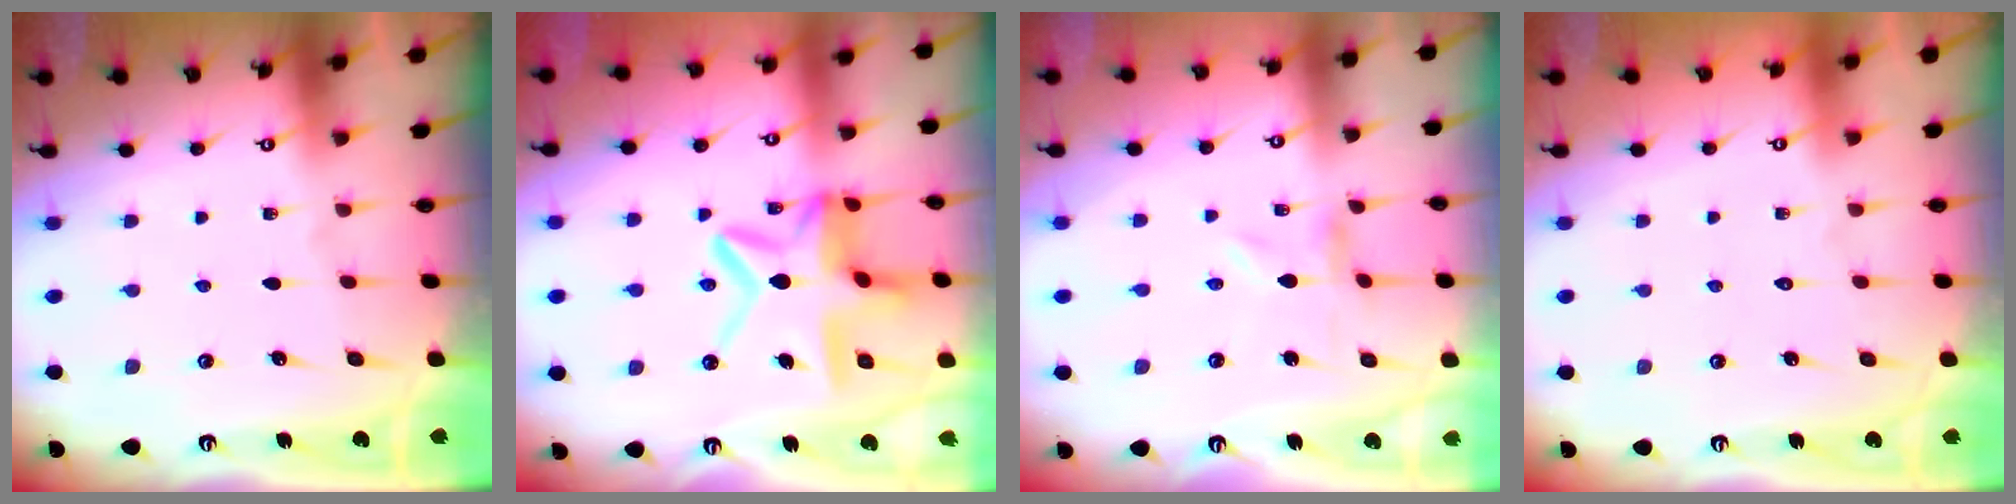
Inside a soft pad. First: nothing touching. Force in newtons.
{"total": 14.2, "press": 14.1, "slide": 1.2}
{"total": 0.0}
{"total": 1.7, "press": 1.7, "slide": 0.1}